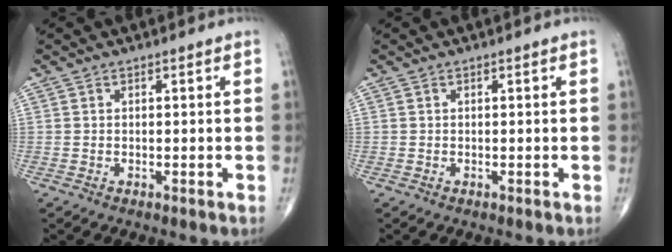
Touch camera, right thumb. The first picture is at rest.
{"total": 0.0}